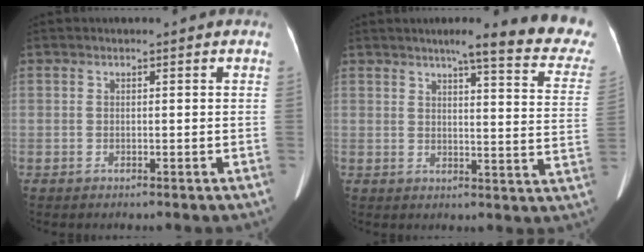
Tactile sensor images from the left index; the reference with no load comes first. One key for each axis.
{"total": 17.5, "fx": 14.7, "fy": 1.3, "fz": 9.4, "tx": -0.096, "ty": -0.037, "tz": 0.156}